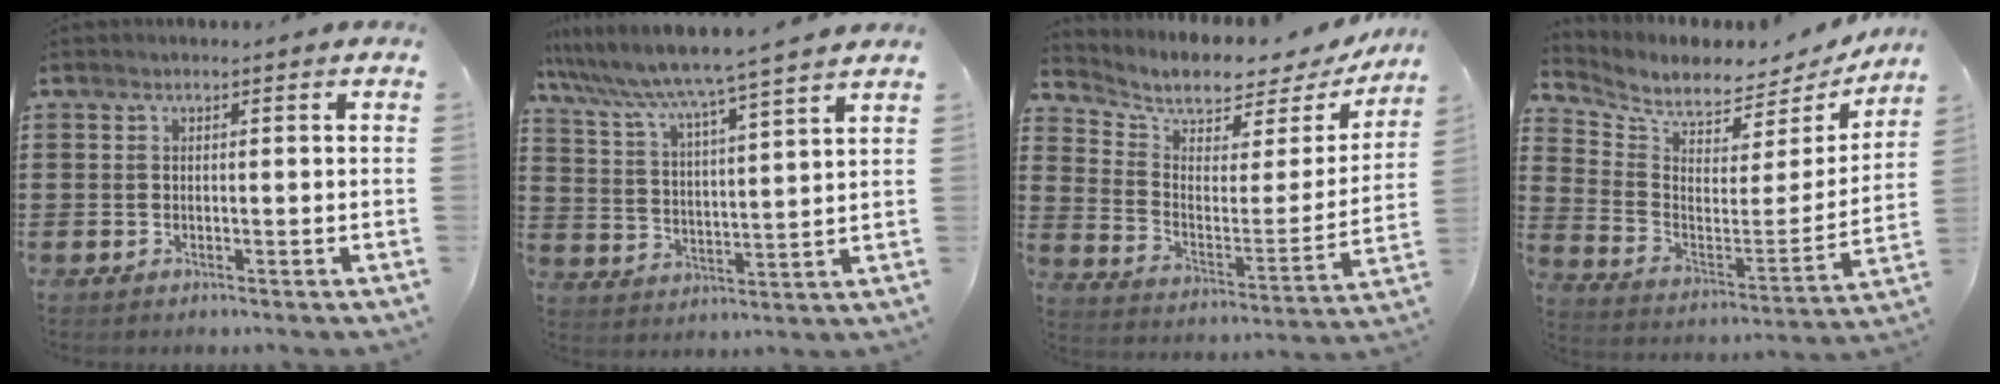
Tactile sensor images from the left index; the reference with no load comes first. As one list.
[{"total": 5.8, "force": [5.3, -1.1, 2.0], "torque": [-0.066, -0.046, 0.082]}, {"total": 5.3, "force": [4.8, 1.9, 1.4], "torque": [-0.052, -0.044, 0.077]}, {"total": 5.2, "force": [5.0, 1.1, 0.8], "torque": [-0.044, -0.059, 0.081]}]